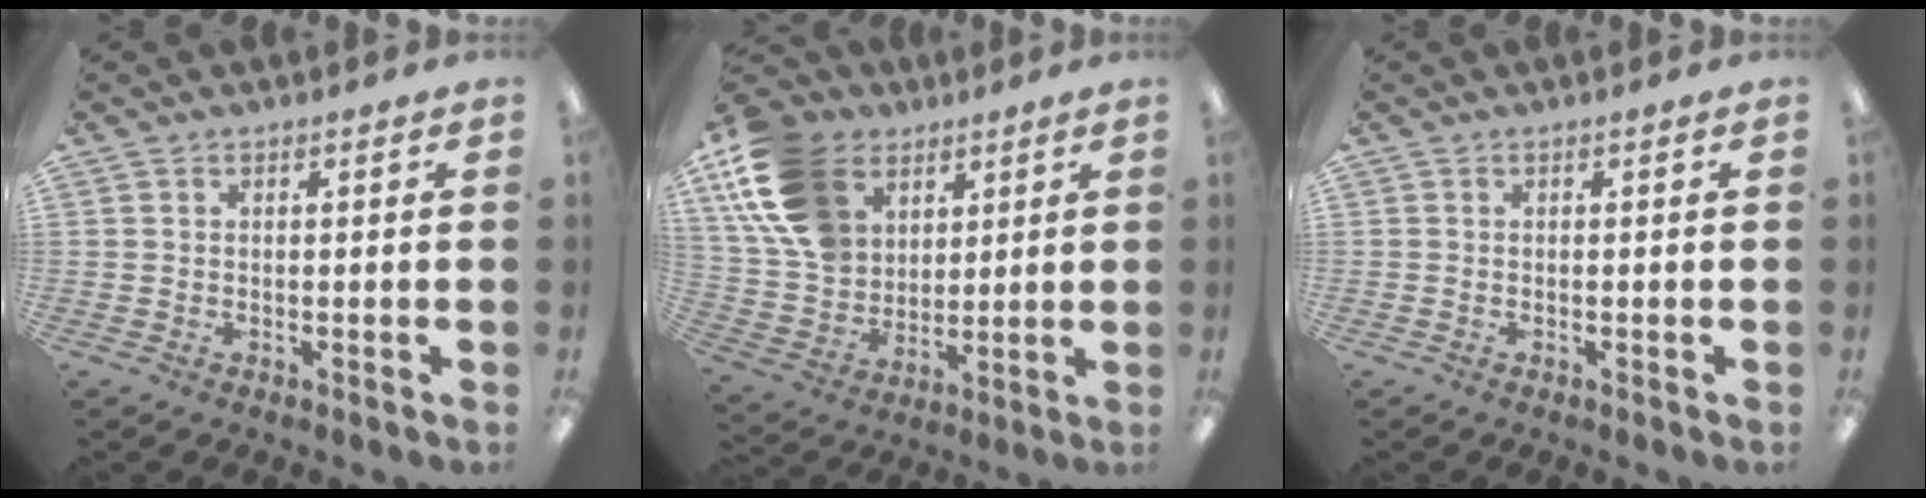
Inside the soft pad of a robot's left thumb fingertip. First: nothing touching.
{"total": 18.7, "force": [8.6, 13.5, 9.7], "torque": [-0.220, -0.024, 0.167]}
{"total": 0.0}